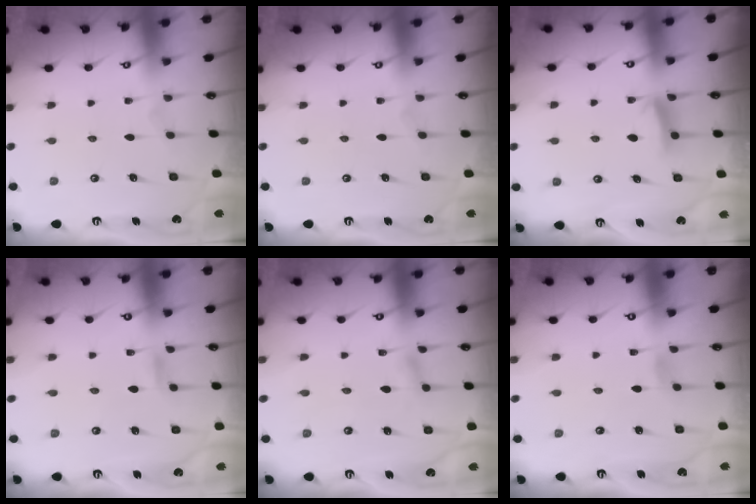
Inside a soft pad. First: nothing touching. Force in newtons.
{"total": 0.0}
{"total": 5.5, "press": 5.5, "slide": 0.7}
{"total": 2.8, "press": 2.8, "slide": 0.2}
{"total": 2.8, "press": 2.8, "slide": 0.3}
{"total": 2.6, "press": 2.6, "slide": 0.3}